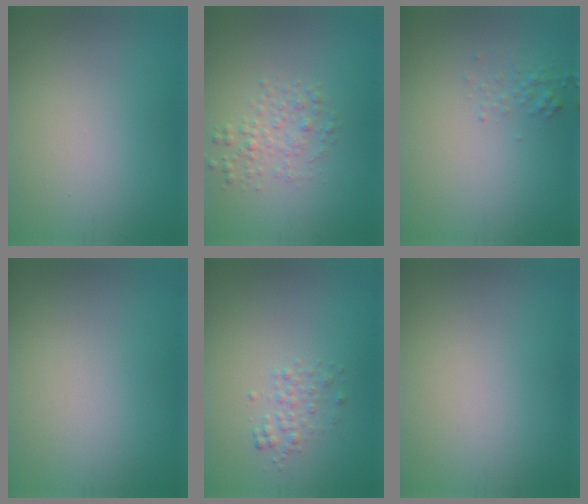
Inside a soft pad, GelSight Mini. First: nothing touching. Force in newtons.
{"total": 1.9, "press": 1.9, "slide": 0.0}
{"total": 1.0, "press": 1.0, "slide": 0.0}
{"total": 0.0}
{"total": 1.4, "press": 1.4, "slide": 0.0}
{"total": 0.0}